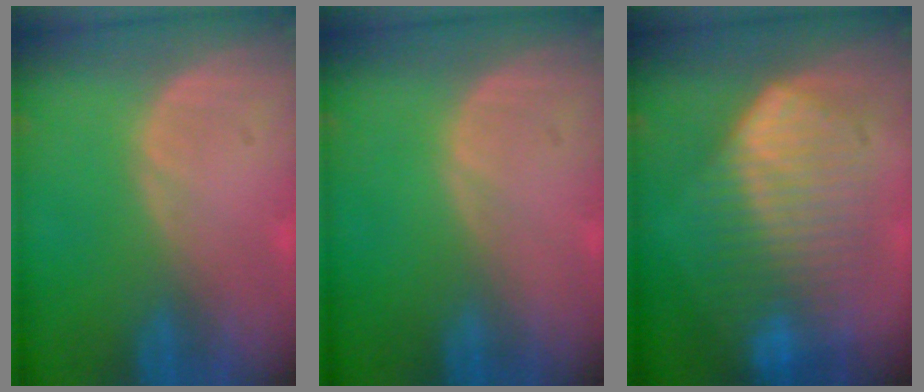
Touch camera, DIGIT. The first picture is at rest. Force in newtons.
{"total": 0.0}
{"total": 10.3, "press": 10.3, "slide": 0.4}